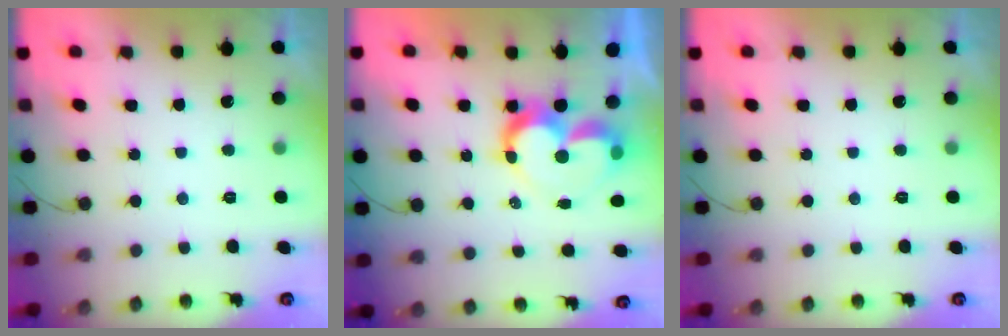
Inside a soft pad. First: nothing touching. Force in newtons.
{"total": 10.0, "press": 10.0, "slide": 0.8}
{"total": 0.0}